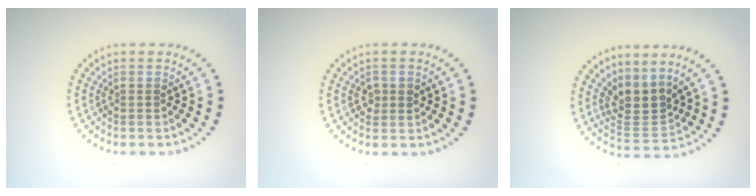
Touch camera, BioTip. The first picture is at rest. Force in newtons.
{"total": 1.5, "press": 1.5, "slide": 0.2}
{"total": 3.2, "press": 2.4, "slide": 2.2}